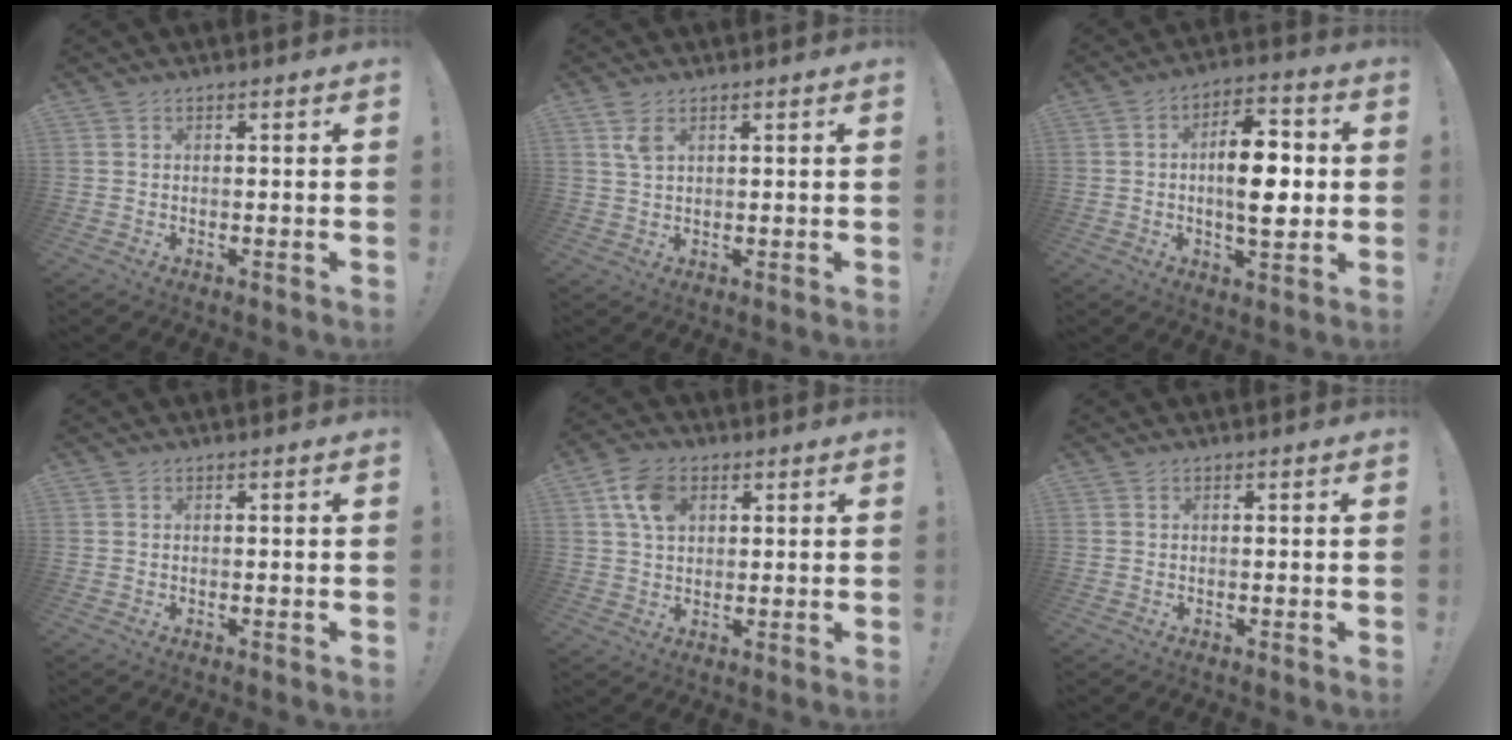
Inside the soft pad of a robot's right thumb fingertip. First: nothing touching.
{"total": 3.7, "force": [2.0, 1.7, 2.6], "torque": [-0.053, -0.005, 0.037]}
{"total": 13.1, "force": [-0.3, 6.3, 11.5], "torque": [-0.161, 0.004, -0.010]}
{"total": 0.0}
{"total": 9.2, "force": [3.4, 6.6, 5.5], "torque": [-0.098, 0.010, 0.069]}
{"total": 0.0}